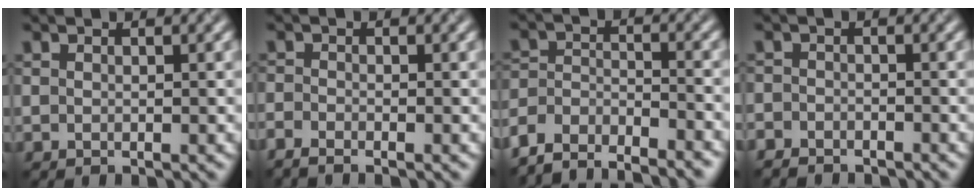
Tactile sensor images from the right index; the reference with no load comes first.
{"total": 1.7, "force": [-1.6, 0.2, 0.6], "torque": [-0.018, -0.005, -0.036]}
{"total": 6.6, "force": [-6.4, 1.2, 1.3], "torque": [-0.022, -0.011, -0.115]}
{"total": 2.4, "force": [-2.3, 0.7, 0.2], "torque": [0.002, -0.001, -0.048]}